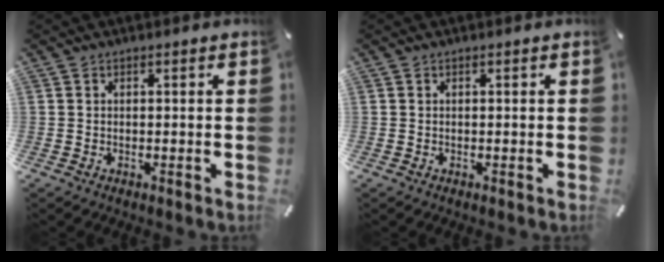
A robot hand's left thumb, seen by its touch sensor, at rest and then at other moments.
{"total": 0.0}